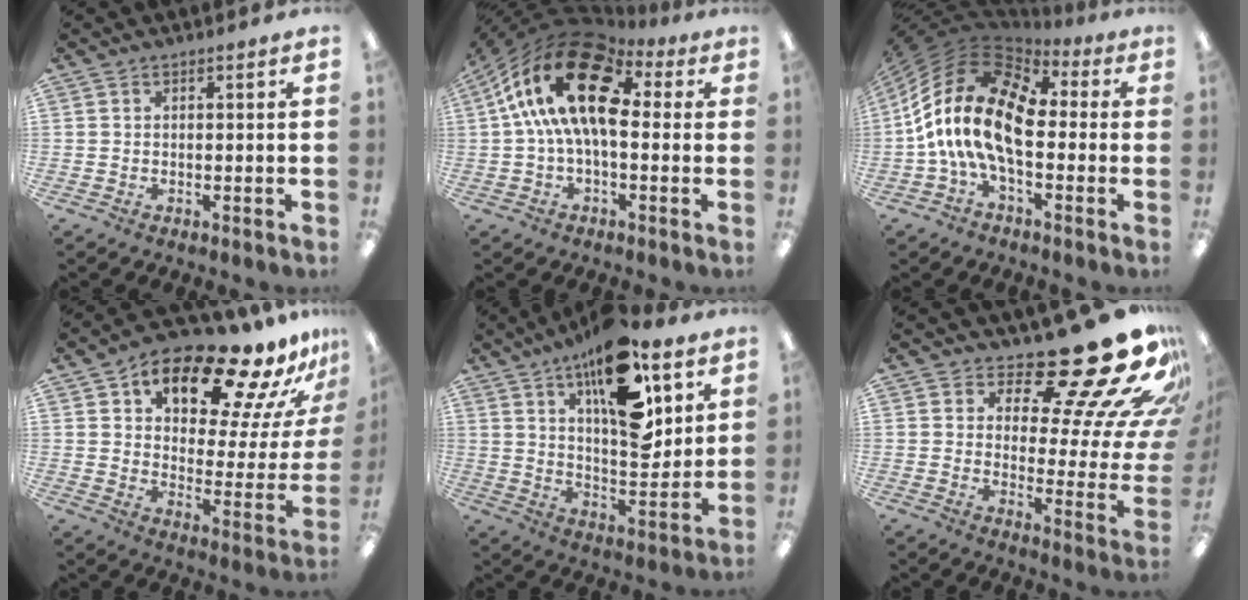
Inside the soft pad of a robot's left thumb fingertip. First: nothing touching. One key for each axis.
{"total": 21.0, "fx": 5.4, "fy": 11.0, "fz": 17.0, "tx": -0.317, "ty": -0.012, "tz": 0.093}
{"total": 19.8, "fx": -1.2, "fy": 11.0, "fz": 16.4, "tx": -0.342, "ty": 0.009, "tz": -0.016}
{"total": 19.0, "fx": 12.9, "fy": 6.8, "fz": 12.2, "tx": -0.189, "ty": -0.087, "tz": 0.204}
{"total": 20.6, "fx": 11.5, "fy": 8.5, "fz": 14.9, "tx": -0.221, "ty": -0.065, "tz": 0.187}
{"total": 24.3, "fx": 17.1, "fy": 7.0, "fz": 15.8, "tx": -0.200, "ty": -0.140, "tz": 0.275}